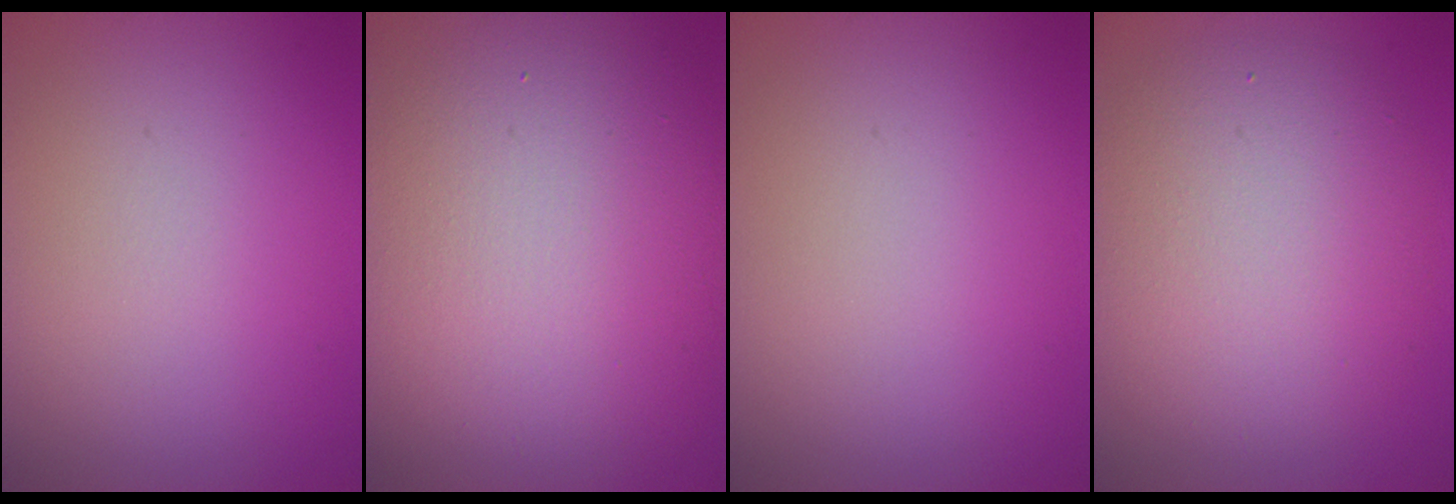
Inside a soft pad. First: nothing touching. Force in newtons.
{"total": 16.2, "press": 16.1, "slide": 1.0}
{"total": 0.0}
{"total": 7.5, "press": 7.5, "slide": 0.3}